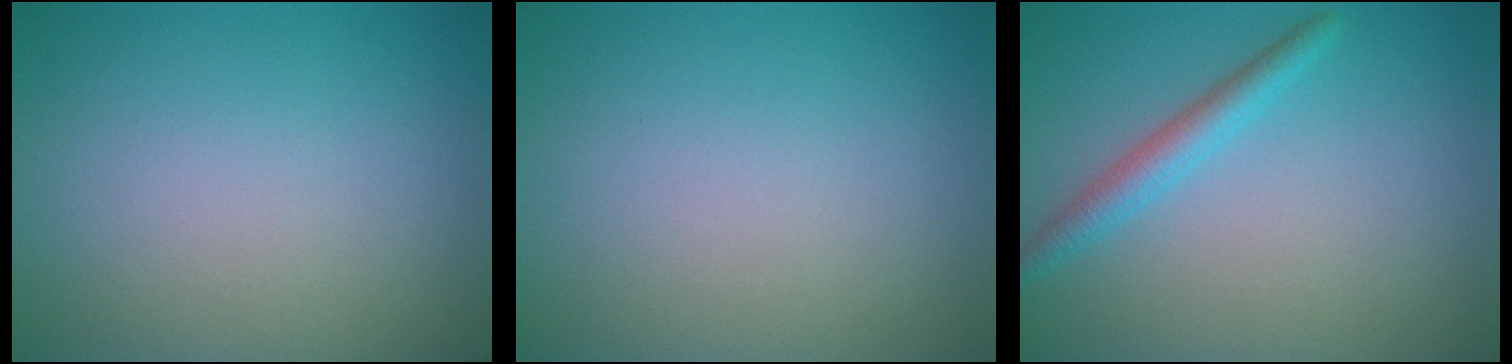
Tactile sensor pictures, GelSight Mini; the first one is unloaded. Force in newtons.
{"total": 0.0}
{"total": 2.4, "press": 2.4, "slide": 0.1}